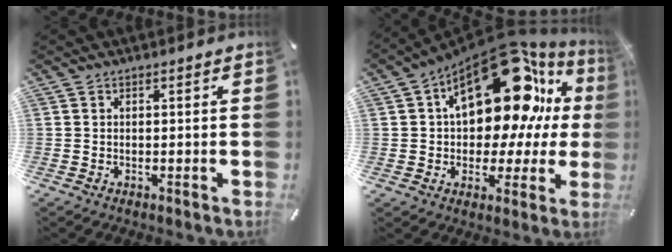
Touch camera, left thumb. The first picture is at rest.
{"total": 25.2, "force": [10.4, 13.4, 18.7], "torque": [-0.292, -0.069, 0.175]}